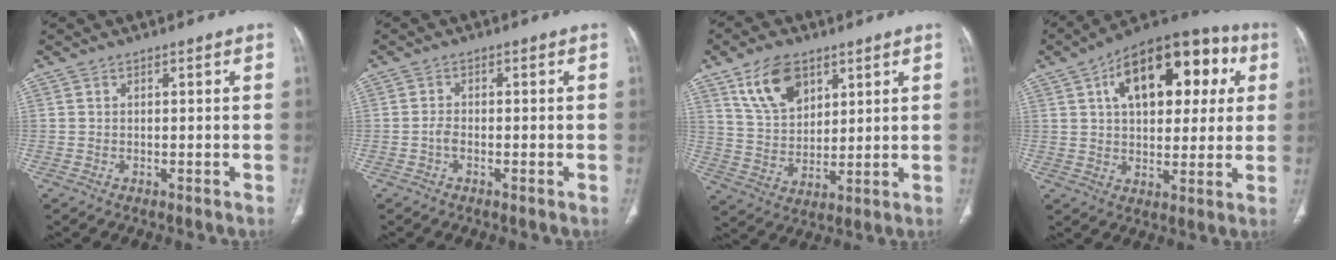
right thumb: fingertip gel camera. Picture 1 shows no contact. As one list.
[{"total": 1.6, "force": [-0.7, 0.6, 1.3], "torque": [-0.029, 0.002, -0.019]}, {"total": 11.3, "force": [6.4, 6.8, 6.5], "torque": [-0.096, -0.029, 0.126]}, {"total": 21.9, "force": [6.9, 12.1, 17.0], "torque": [-0.207, 0.022, 0.096]}]